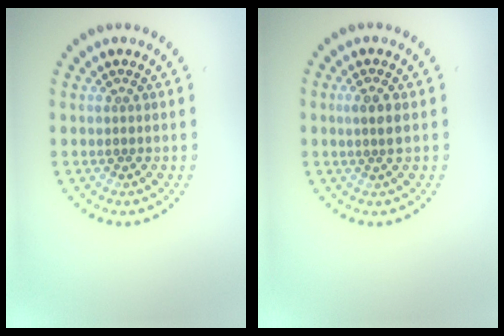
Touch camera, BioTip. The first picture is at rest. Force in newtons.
{"total": 1.9, "press": 1.6, "slide": 0.9}